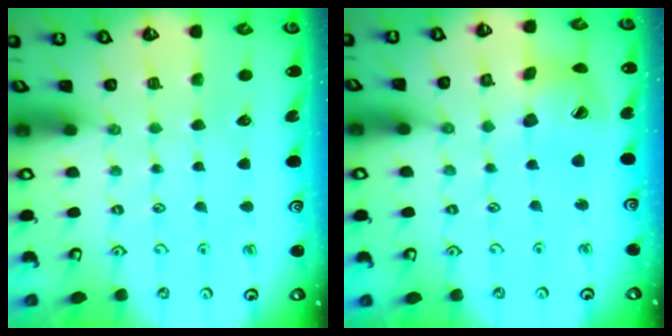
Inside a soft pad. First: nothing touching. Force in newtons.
{"total": 14.7, "press": 14.5, "slide": 2.1}